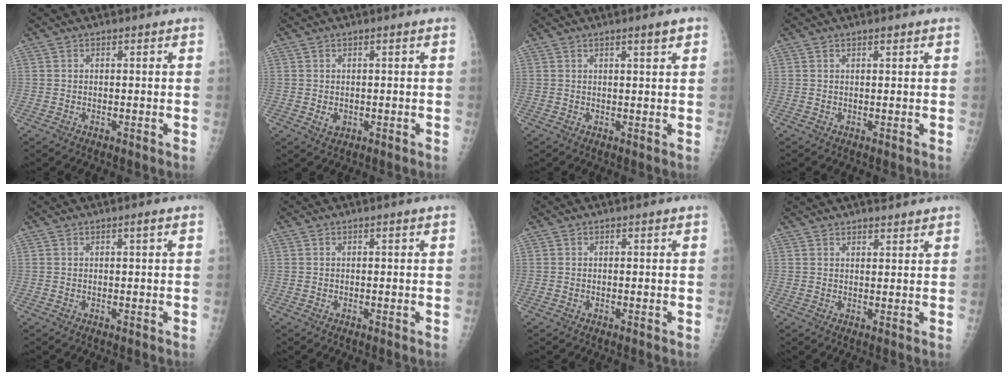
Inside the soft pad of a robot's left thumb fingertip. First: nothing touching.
{"total": 1.8, "force": [-0.2, 1.3, 1.3], "torque": [-0.013, -0.002, 0.003]}
{"total": 2.5, "force": [1.5, 0.2, 2.0], "torque": [-0.027, -0.007, 0.022]}
{"total": 0.8, "force": [0.6, 0.1, 0.6], "torque": [-0.008, -0.003, 0.011]}
{"total": 0.7, "force": [0.3, -0.1, 0.7], "torque": [-0.014, -0.001, 0.007]}
{"total": 0.0}
{"total": 0.0}
{"total": 6.4, "force": [5.4, 1.9, 2.9], "torque": [-0.021, -0.001, 0.083]}